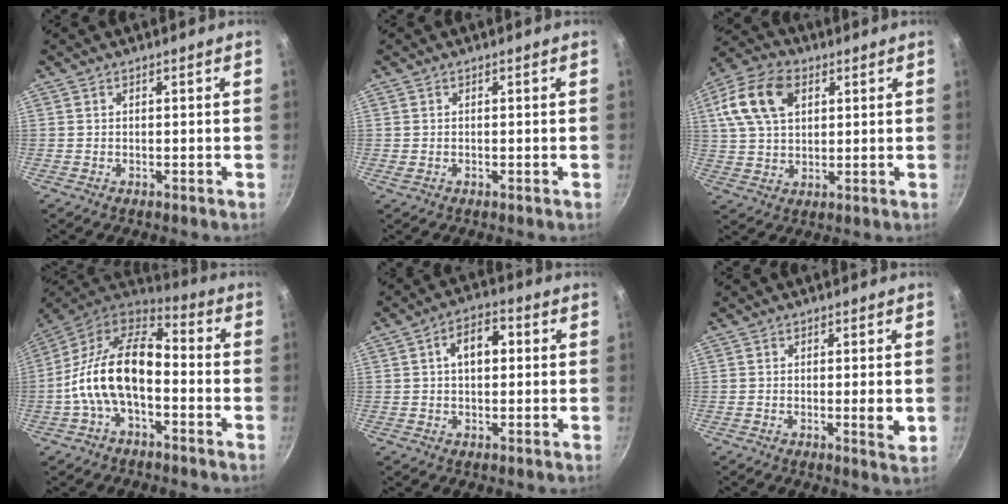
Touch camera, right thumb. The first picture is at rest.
{"total": 0.0}
{"total": 13.4, "force": [4.5, 8.8, 9.0], "torque": [-0.163, 0.008, 0.073]}
{"total": 17.0, "force": [-3.5, 9.4, 13.7], "torque": [-0.240, 0.050, -0.081]}
{"total": 7.1, "force": [1.2, 4.3, 5.5], "torque": [-0.059, 0.018, 0.011]}
{"total": 3.5, "force": [-0.4, 0.6, 3.5], "torque": [-0.054, -0.007, -0.007]}